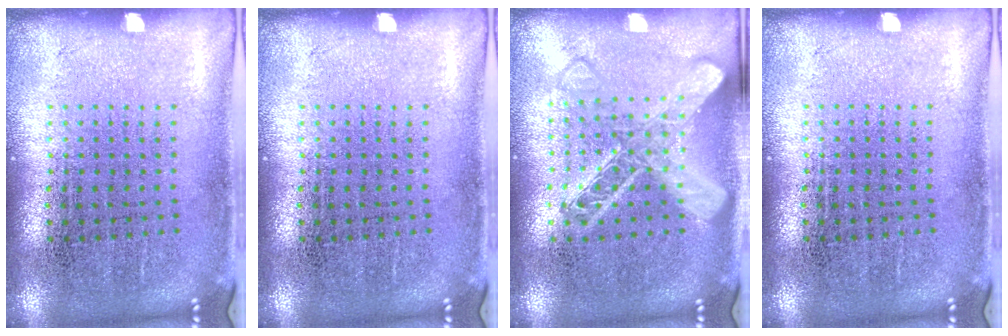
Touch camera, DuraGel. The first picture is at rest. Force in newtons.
{"total": 0.0}
{"total": 2.0, "press": 2.0, "slide": 0.2}
{"total": 0.0}